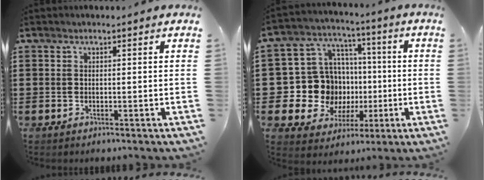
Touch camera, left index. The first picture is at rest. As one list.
[{"total": 12.1, "force": [-1.0, 11.5, 3.6], "torque": [-0.112, -0.004, -0.007]}]